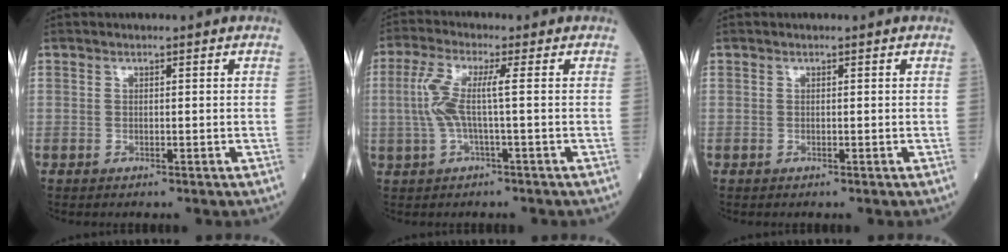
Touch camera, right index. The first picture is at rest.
{"total": 5.6, "force": [0.0, 0.3, 5.6], "torque": [-0.135, 0.016, 0.000]}
{"total": 0.0}